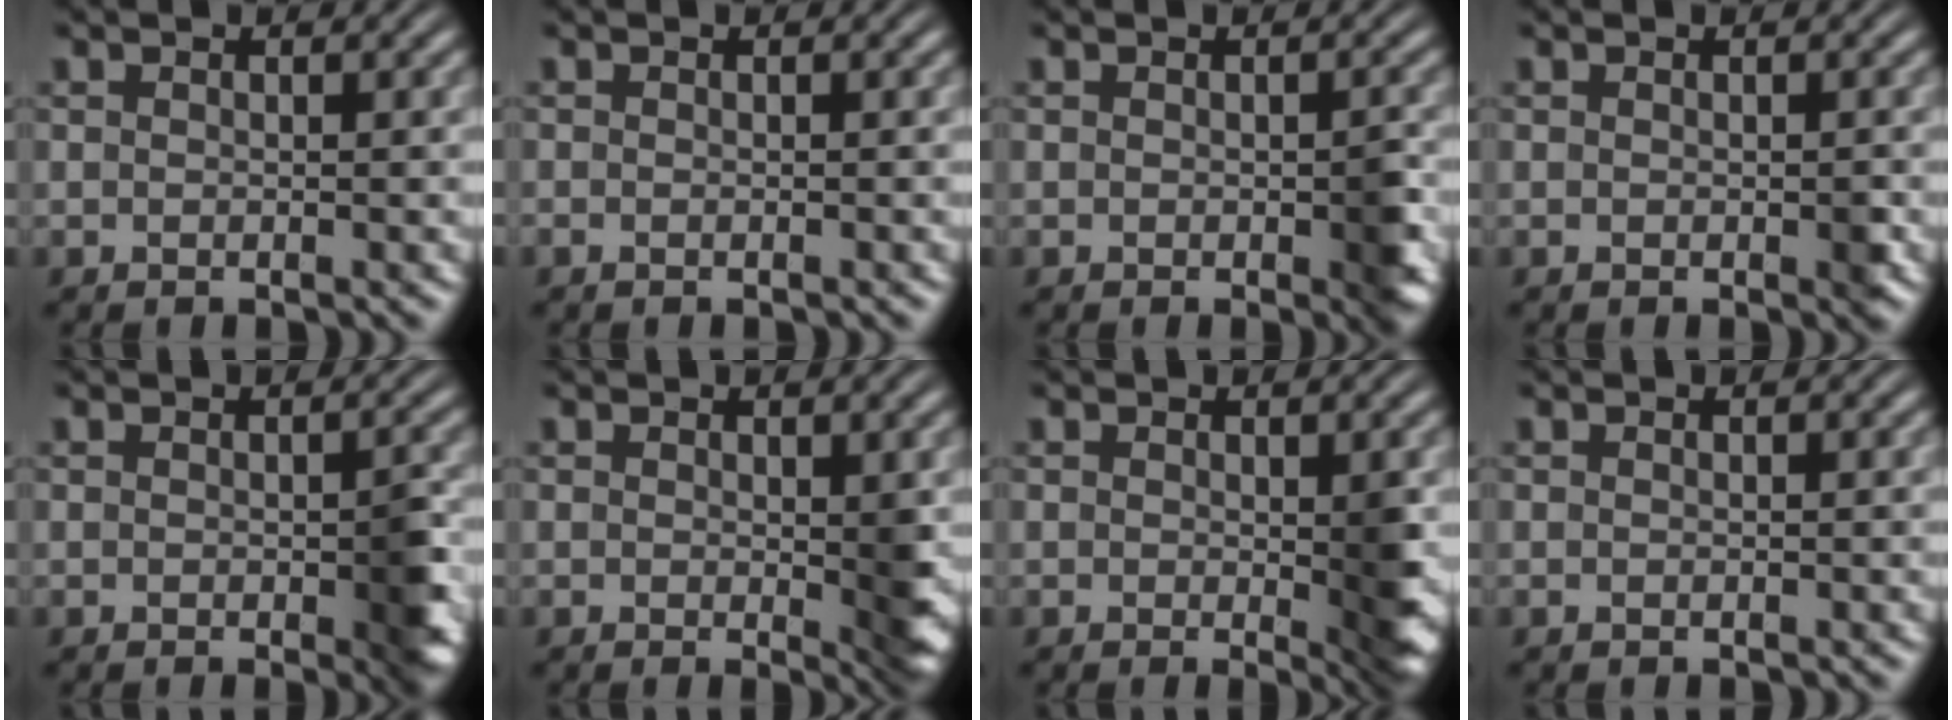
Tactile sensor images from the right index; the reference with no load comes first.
{"total": 0.5, "force": [-0.4, 0.3, 0.2], "torque": [-0.008, -0.005, -0.004]}
{"total": 2.1, "force": [-0.6, 0.9, 1.8], "torque": [-0.019, -0.005, -0.011]}
{"total": 0.6, "force": [-0.2, 0.2, 0.5], "torque": [-0.003, -0.001, -0.004]}
{"total": 2.9, "force": [-0.7, 1.3, 2.5], "torque": [-0.029, -0.007, -0.012]}
{"total": 2.2, "force": [0.0, 0.7, 2.1], "torque": [-0.022, -0.014, 0.004]}
{"total": 2.8, "force": [-0.2, 0.8, 2.7], "torque": [-0.031, -0.015, -0.001]}
{"total": 0.0}